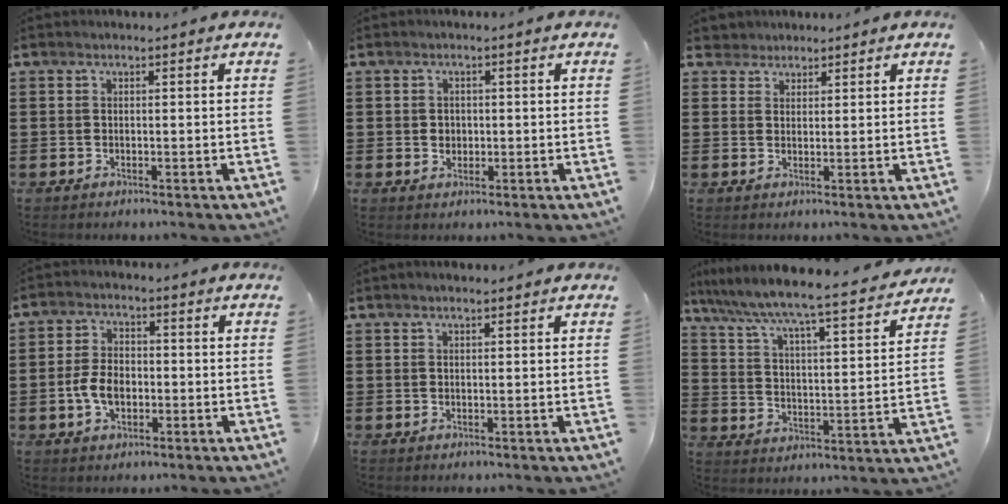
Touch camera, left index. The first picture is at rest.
{"total": 1.6, "force": [0.2, 1.4, 0.7], "torque": [-0.018, 0.009, 0.002]}
{"total": 2.3, "force": [1.9, 1.3, -0.1], "torque": [-0.007, 0.010, 0.038]}
{"total": 5.5, "force": [-1.2, 3.3, 4.2], "torque": [-0.096, 0.003, -0.027]}
{"total": 0.8, "force": [0.6, 0.1, 0.6], "torque": [-0.011, 0.001, 0.011]}
{"total": 5.5, "force": [5.1, -0.6, 2.0], "torque": [-0.066, -0.049, 0.075]}